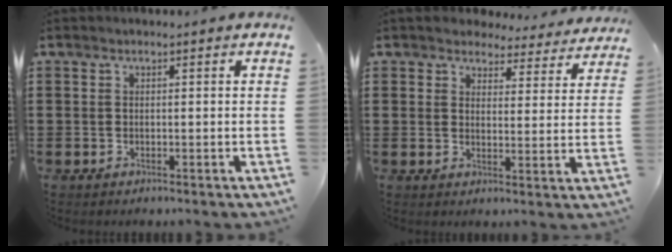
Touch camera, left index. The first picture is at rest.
{"total": 4.0, "force": [3.9, 0.9, 0.4], "torque": [-0.019, -0.022, 0.066]}